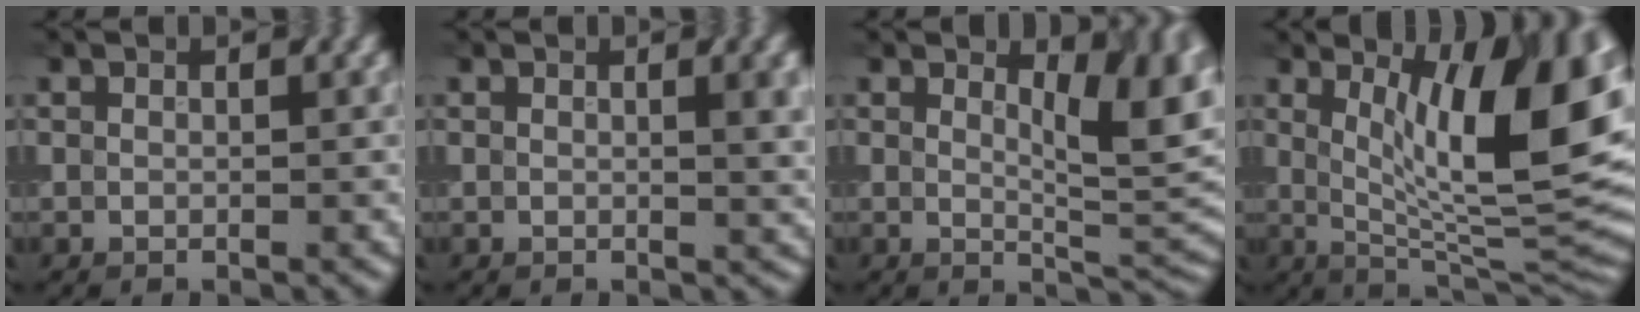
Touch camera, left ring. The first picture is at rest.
{"total": 2.7, "force": [0.4, 1.2, 2.4], "torque": [-0.023, 0.002, 0.010]}
{"total": 6.2, "force": [1.3, 2.7, 5.4], "torque": [-0.078, -0.008, 0.031]}
{"total": 12.4, "force": [2.7, 3.3, 11.6], "torque": [-0.158, -0.002, 0.052]}